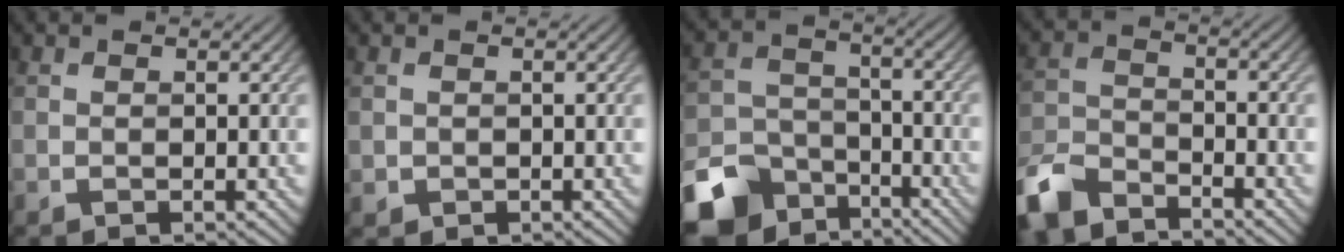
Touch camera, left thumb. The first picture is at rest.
{"total": 1.1, "force": [0.0, 1.1, 0.1], "torque": [-0.005, -0.010, -0.001]}
{"total": 11.4, "force": [-8.1, 6.6, 4.5], "torque": [-0.101, -0.024, -0.146]}
{"total": 7.8, "force": [-6.6, 2.8, 3.1], "torque": [-0.073, -0.010, -0.148]}